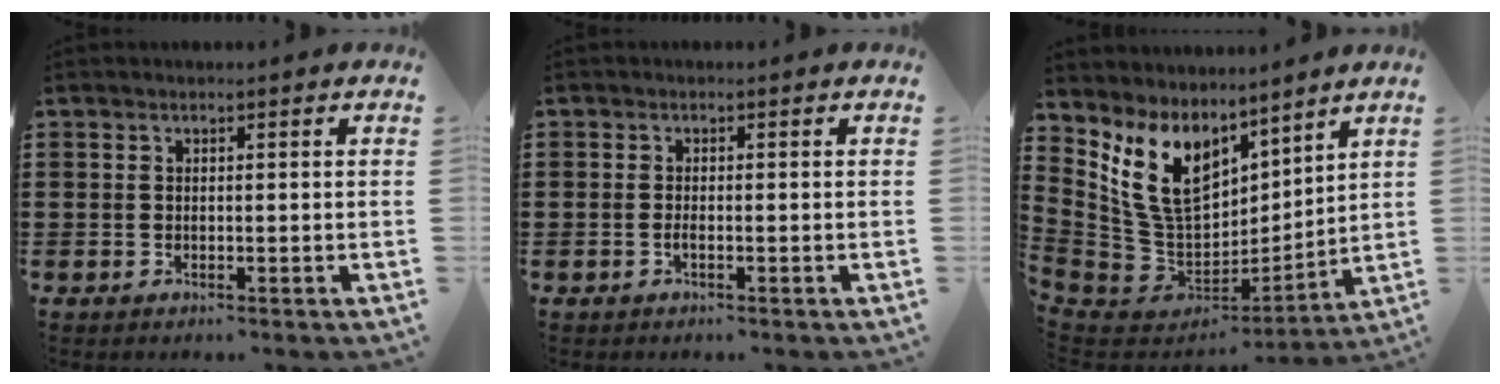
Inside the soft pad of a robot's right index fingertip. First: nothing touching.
{"total": 0.8, "force": [-0.4, 0.0, 0.7], "torque": [-0.014, -0.007, -0.006]}
{"total": 12.6, "force": [5.9, 8.3, 7.4], "torque": [-0.192, -0.017, 0.118]}